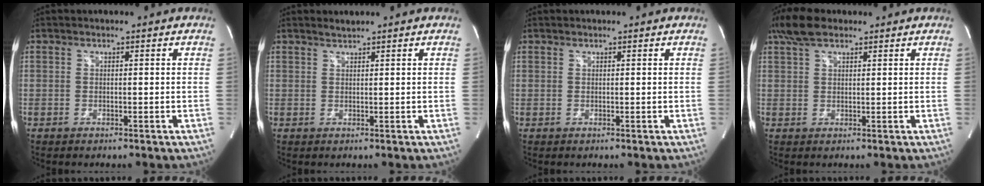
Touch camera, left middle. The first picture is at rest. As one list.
[{"total": 1.0, "force": [1.0, -0.2, 0.1], "torque": [-0.005, 0.001, 0.022]}, {"total": 0.0}, {"total": 5.1, "force": [3.7, 2.0, 2.9], "torque": [-0.069, 0.023, 0.076]}]